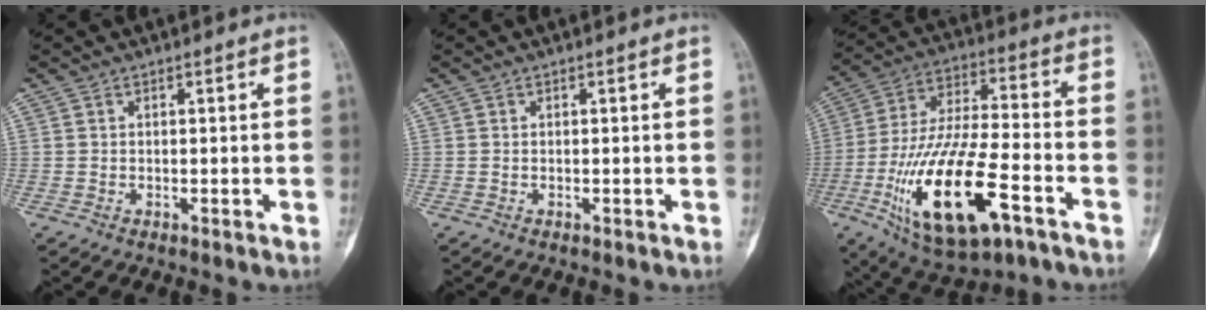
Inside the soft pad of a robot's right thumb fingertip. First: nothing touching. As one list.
[{"total": 0.0}, {"total": 23.3, "force": [-9.4, 8.5, 19.6], "torque": [-0.391, 0.028, -0.154]}]